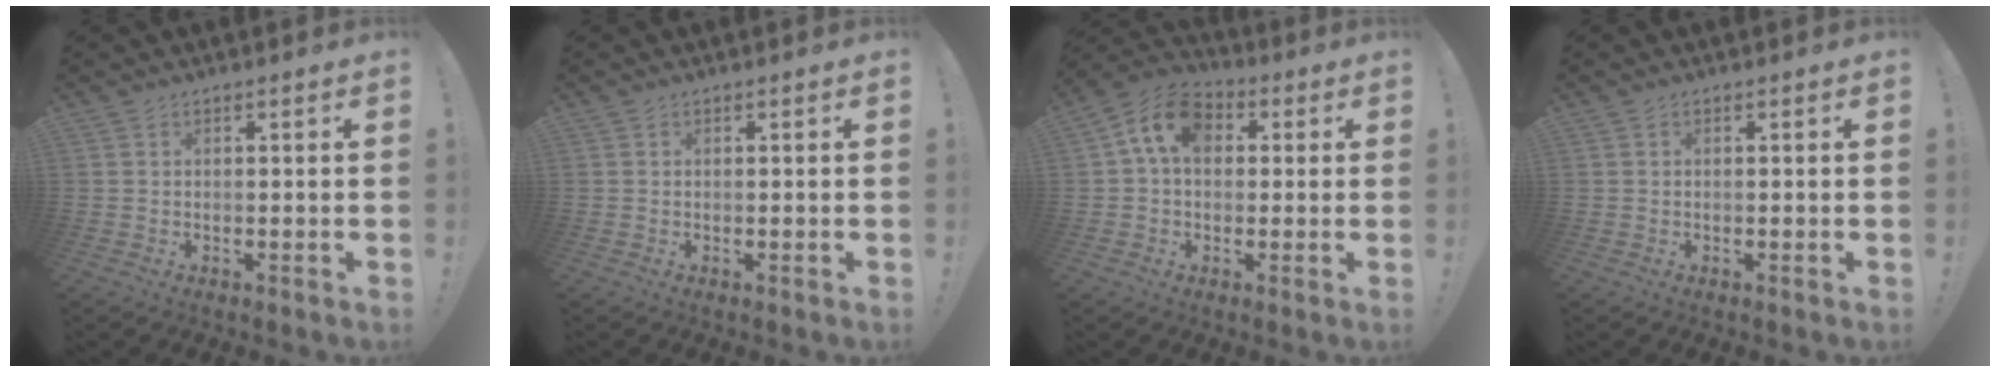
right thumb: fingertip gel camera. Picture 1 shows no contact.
{"total": 0.0}
{"total": 11.3, "force": [3.2, 7.8, 7.4], "torque": [-0.122, 0.009, 0.062]}
{"total": 0.0}